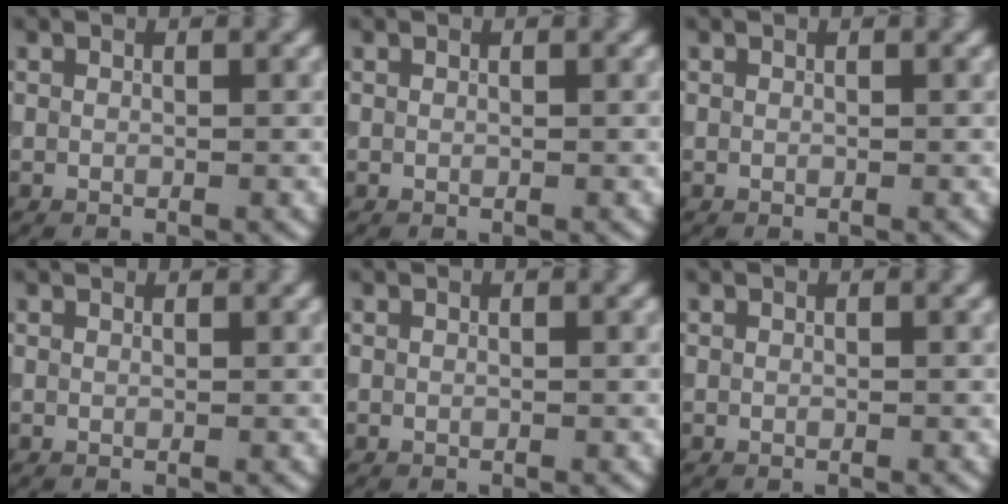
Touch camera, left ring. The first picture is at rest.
{"total": 0.0}
{"total": 0.0}
{"total": 1.1, "force": [1.0, 0.1, 0.2], "torque": [-0.010, -0.004, 0.008]}
{"total": 0.0}
{"total": 0.0}